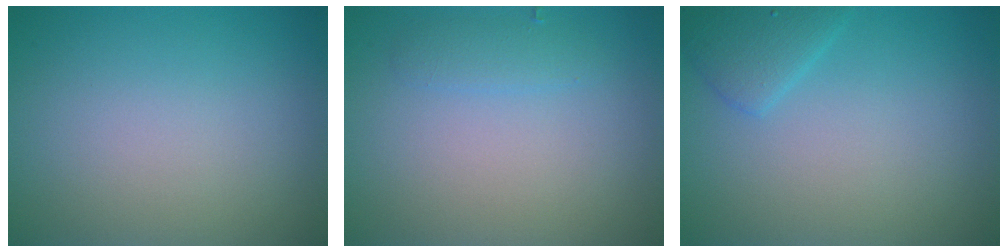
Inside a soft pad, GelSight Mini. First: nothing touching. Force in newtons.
{"total": 1.3, "press": 1.3, "slide": 0.1}
{"total": 2.1, "press": 2.1, "slide": 0.2}